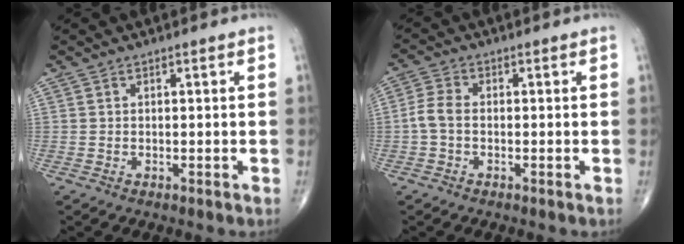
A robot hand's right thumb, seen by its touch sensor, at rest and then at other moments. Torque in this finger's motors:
{"motor_torque": [-0.11, 0.15, 0.18, -0.07, 0.06]}